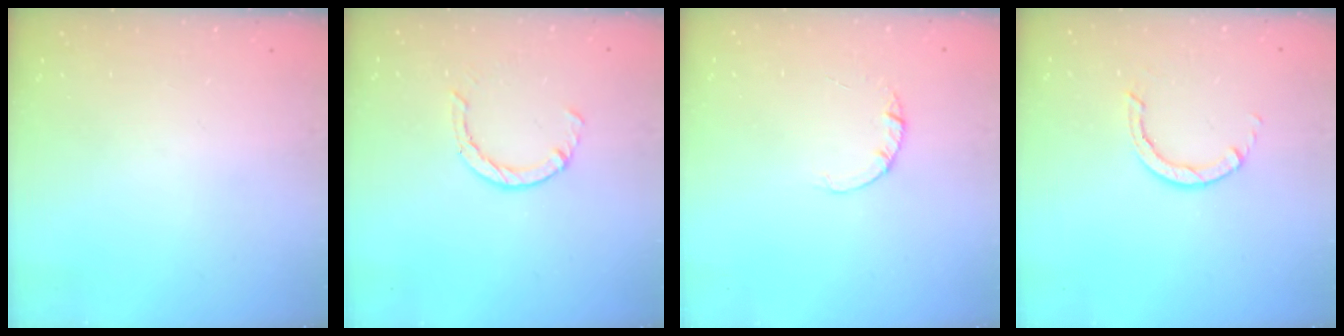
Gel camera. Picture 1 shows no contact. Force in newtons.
{"total": 3.4, "press": 3.4, "slide": 0.2}
{"total": 1.4, "press": 1.4, "slide": 0.2}
{"total": 2.8, "press": 2.8, "slide": 0.3}